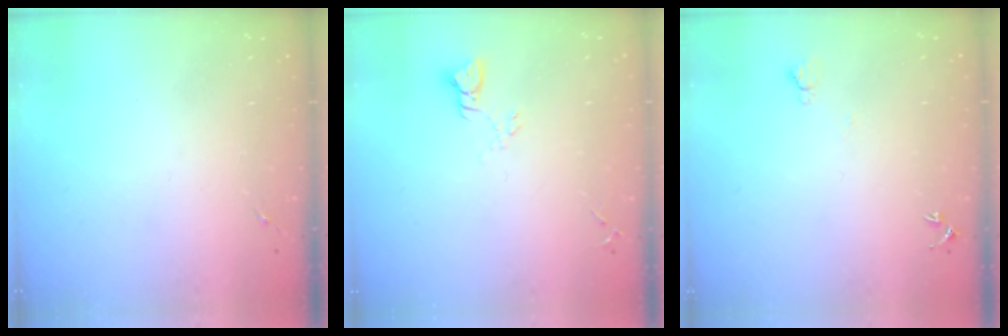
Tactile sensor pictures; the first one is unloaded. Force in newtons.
{"total": 2.8, "press": 2.8, "slide": 0.2}
{"total": 4.8, "press": 4.8, "slide": 0.6}